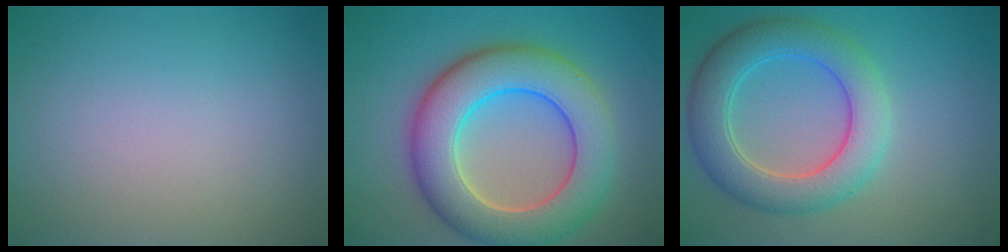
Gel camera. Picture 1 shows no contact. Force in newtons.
{"total": 9.8, "press": 9.8, "slide": 0.4}
{"total": 6.4, "press": 6.4, "slide": 0.3}